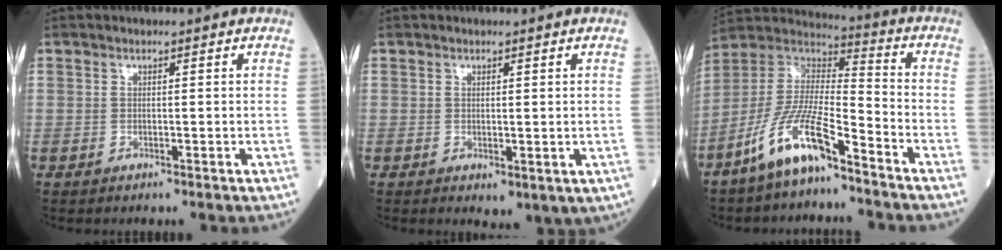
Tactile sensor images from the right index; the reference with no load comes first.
{"total": 2.9, "force": [-0.2, 1.6, 2.4], "torque": [-0.033, -0.007, 0.009]}
{"total": 12.8, "force": [-8.5, 2.2, 9.3], "torque": [-0.201, -0.001, -0.164]}